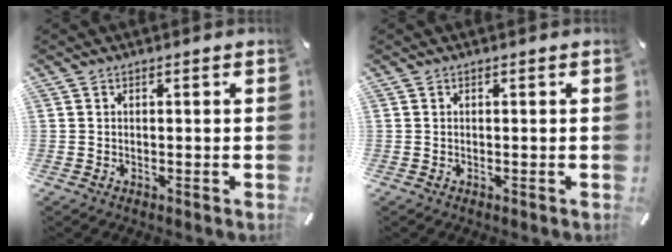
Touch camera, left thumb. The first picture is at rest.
{"total": 0.0}